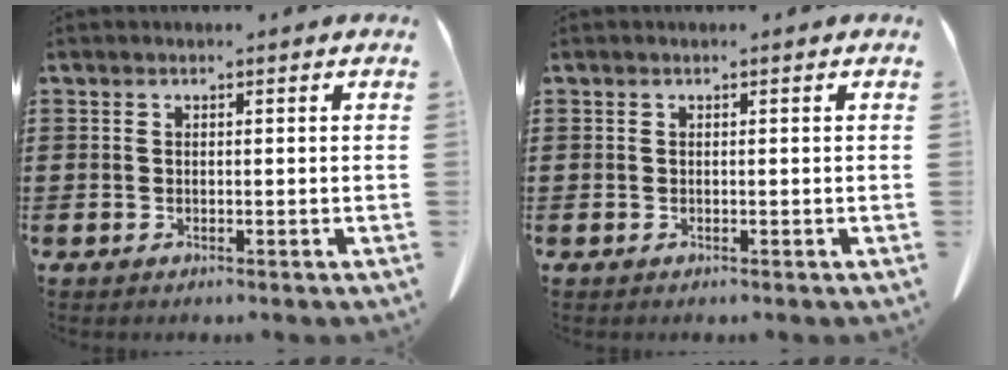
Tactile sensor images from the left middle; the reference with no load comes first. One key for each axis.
{"total": 0.0}